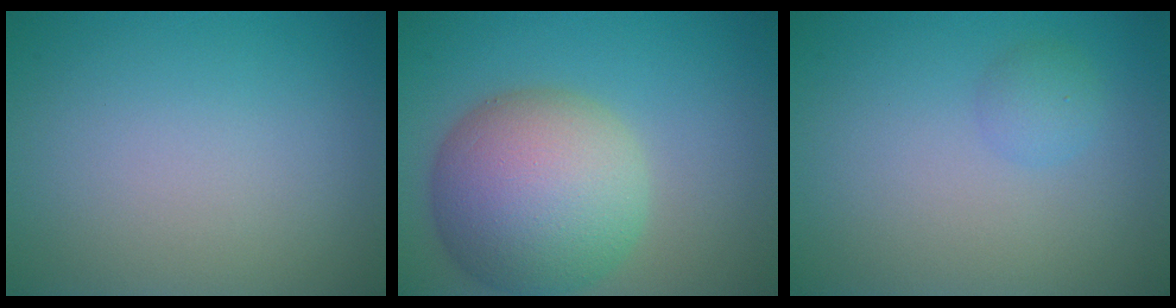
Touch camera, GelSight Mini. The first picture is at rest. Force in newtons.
{"total": 10.5, "press": 10.5, "slide": 0.6}
{"total": 1.4, "press": 1.3, "slide": 0.2}